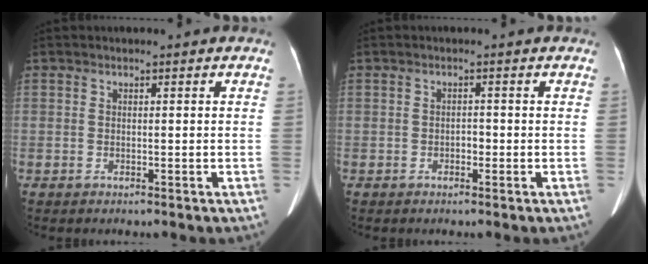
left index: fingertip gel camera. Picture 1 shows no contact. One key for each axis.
{"total": 1.0, "fx": -0.4, "fy": 0.6, "fz": 0.6, "tx": -0.007, "ty": 0.003, "tz": -0.010}